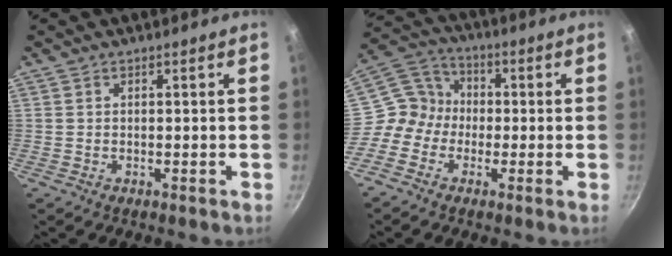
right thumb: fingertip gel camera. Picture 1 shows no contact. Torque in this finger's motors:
{"motor_torque": [-0.07, -0.39, -0.25, -0.19, -0.07]}